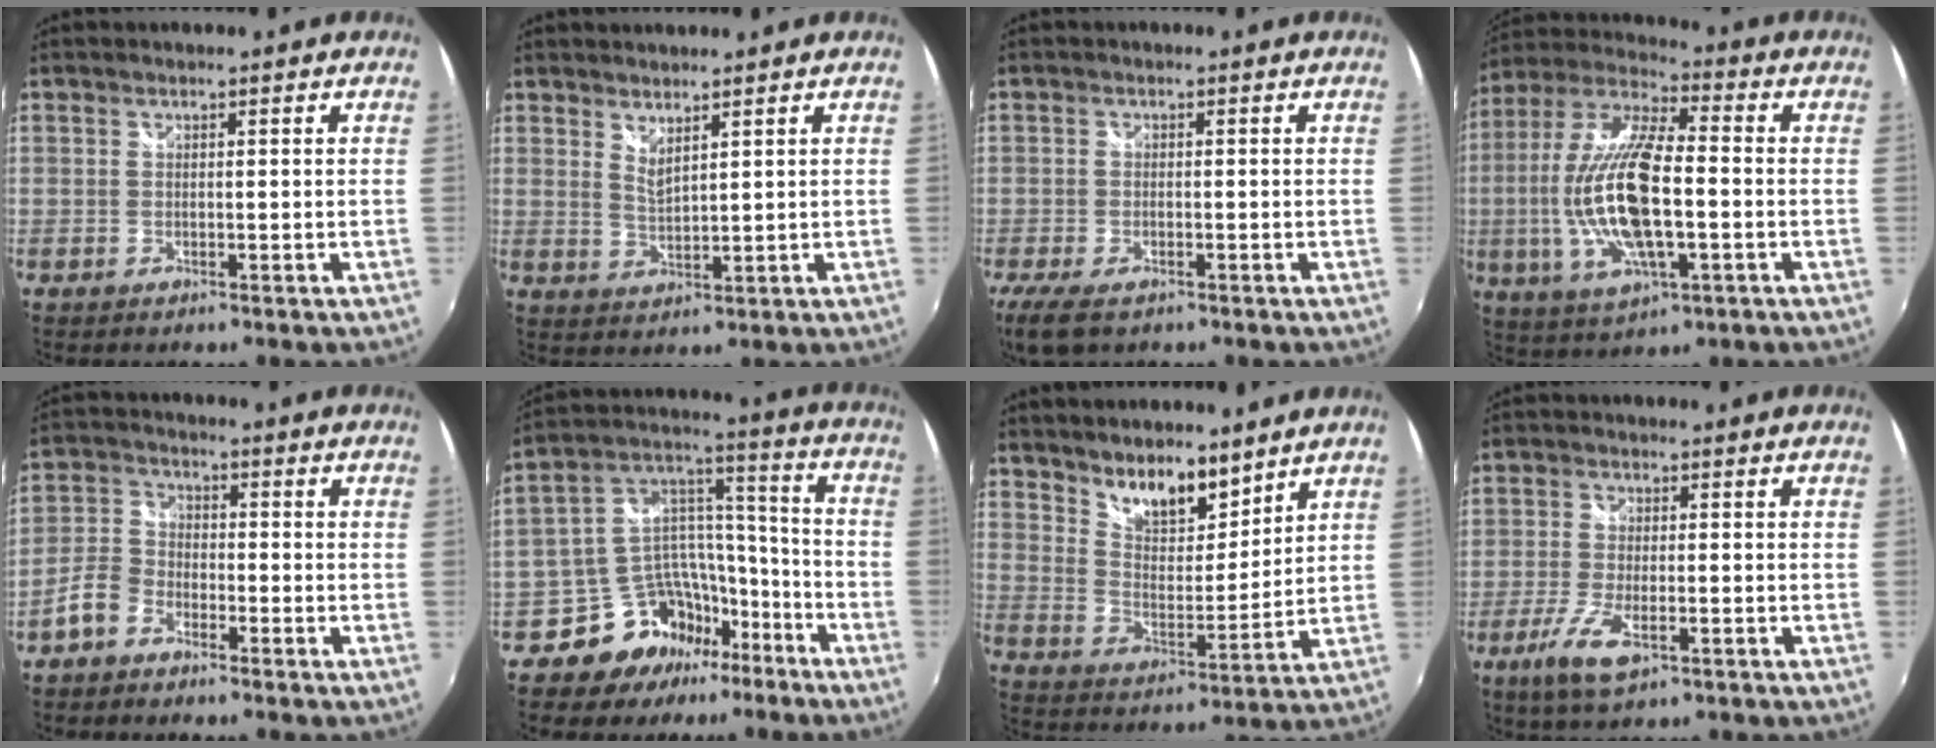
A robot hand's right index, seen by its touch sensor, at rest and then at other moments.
{"total": 3.1, "force": [2.6, 0.4, 1.6], "torque": [-0.028, -0.007, 0.044]}
{"total": 6.2, "force": [-3.9, 2.9, 4.0], "torque": [-0.093, -0.025, -0.068]}
{"total": 18.7, "force": [-2.6, 6.3, 17.4], "torque": [-0.344, -0.006, -0.047]}
{"total": 5.4, "force": [-3.6, 3.3, 2.2], "torque": [-0.050, 0.019, -0.075]}
{"total": 13.7, "force": [-10.6, 8.2, 3.0], "torque": [-0.061, 0.079, -0.172]}
{"total": 10.3, "force": [8.2, 3.7, 4.9], "torque": [-0.072, 0.002, 0.146]}
{"total": 7.5, "force": [-3.9, 2.4, 5.9], "torque": [-0.138, -0.018, -0.074]}